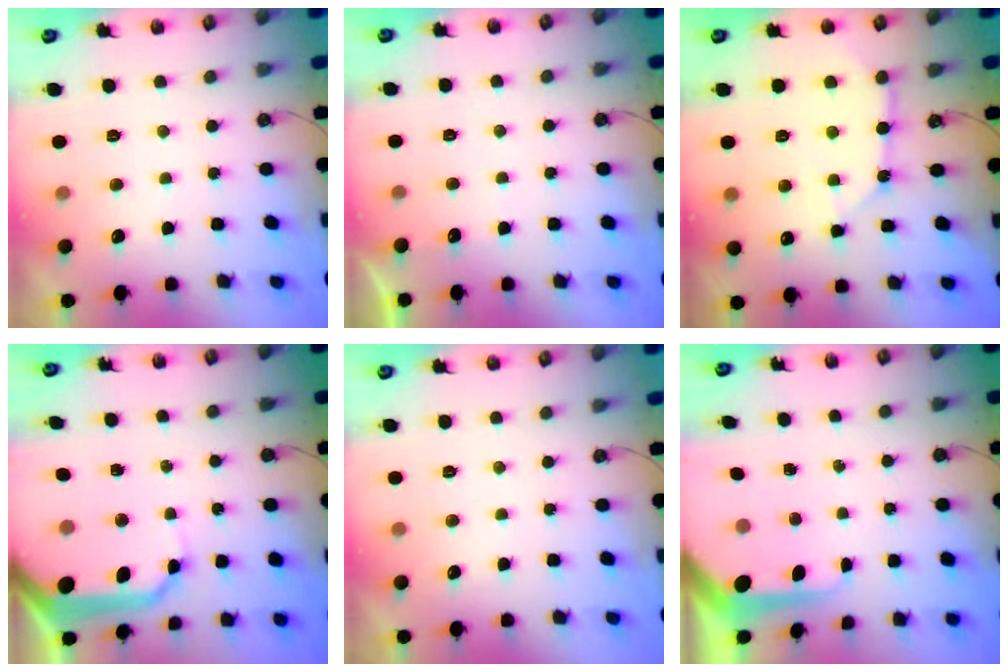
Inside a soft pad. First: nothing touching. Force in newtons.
{"total": 3.1, "press": 3.1, "slide": 0.4}
{"total": 10.6, "press": 10.5, "slide": 1.2}
{"total": 12.3, "press": 12.3, "slide": 1.1}
{"total": 0.0}
{"total": 6.7, "press": 6.7, "slide": 0.3}